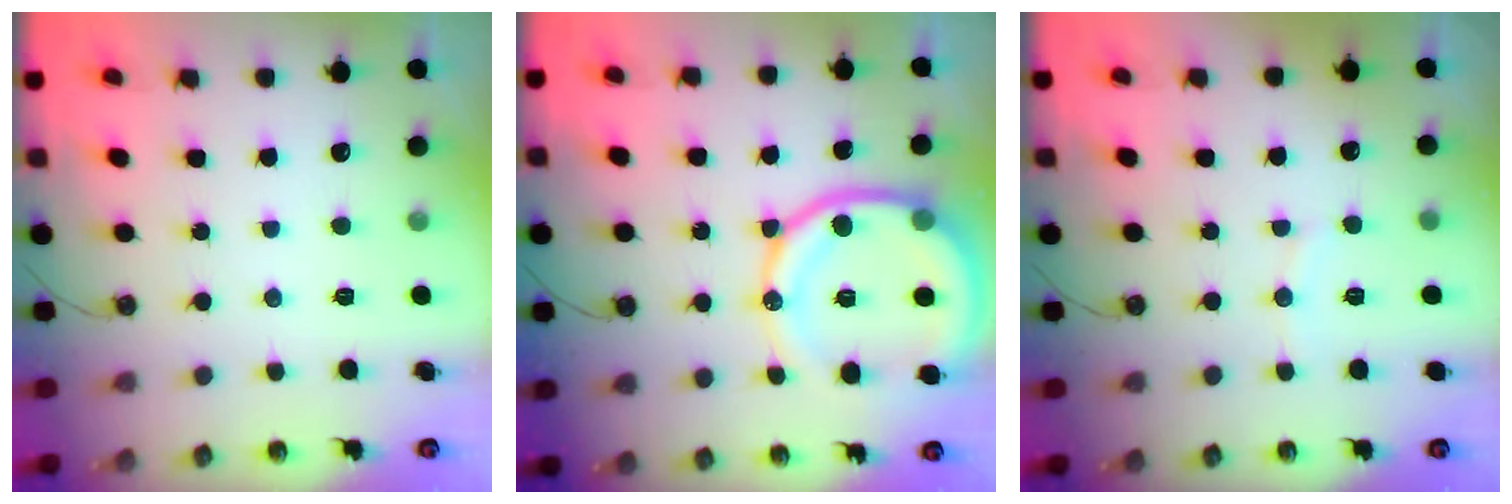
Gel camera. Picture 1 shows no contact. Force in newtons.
{"total": 17.8, "press": 17.7, "slide": 2.2}
{"total": 4.6, "press": 4.5, "slide": 0.6}